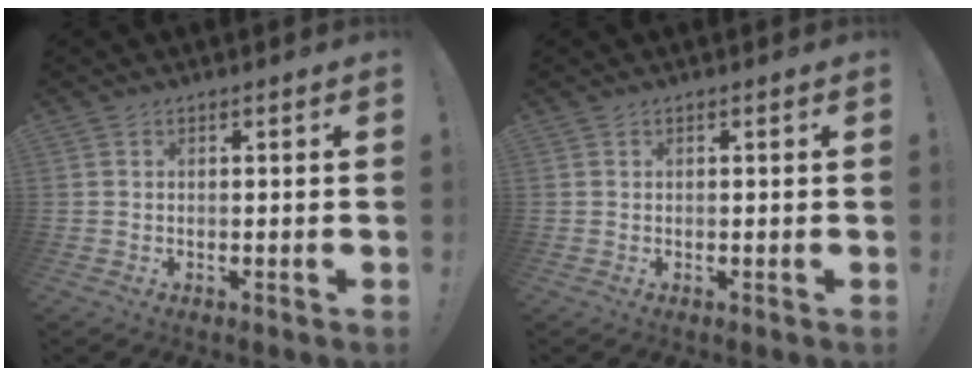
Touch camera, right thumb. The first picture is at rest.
{"total": 0.0}